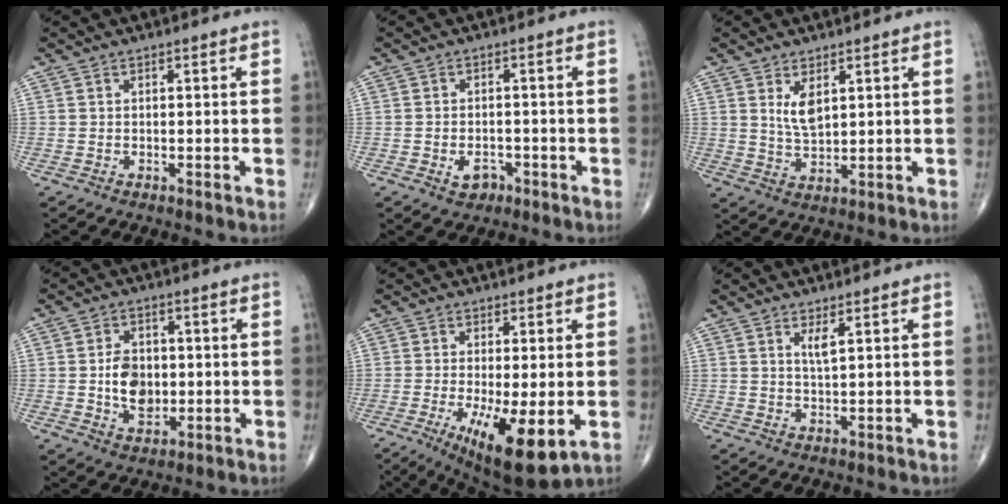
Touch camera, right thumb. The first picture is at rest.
{"total": 3.3, "force": [-1.5, 2.3, 1.8], "torque": [-0.015, 0.008, -0.019]}
{"total": 4.7, "force": [2.0, 2.1, 3.7], "torque": [-0.063, -0.019, 0.043]}
{"total": 7.8, "force": [-0.3, 5.5, 5.5], "torque": [-0.073, 0.000, -0.002]}
{"total": 12.7, "force": [-3.7, 3.8, 11.6], "torque": [-0.191, -0.025, -0.047]}
{"total": 2.3, "force": [1.2, 0.3, 2.0], "torque": [-0.043, -0.012, 0.025]}